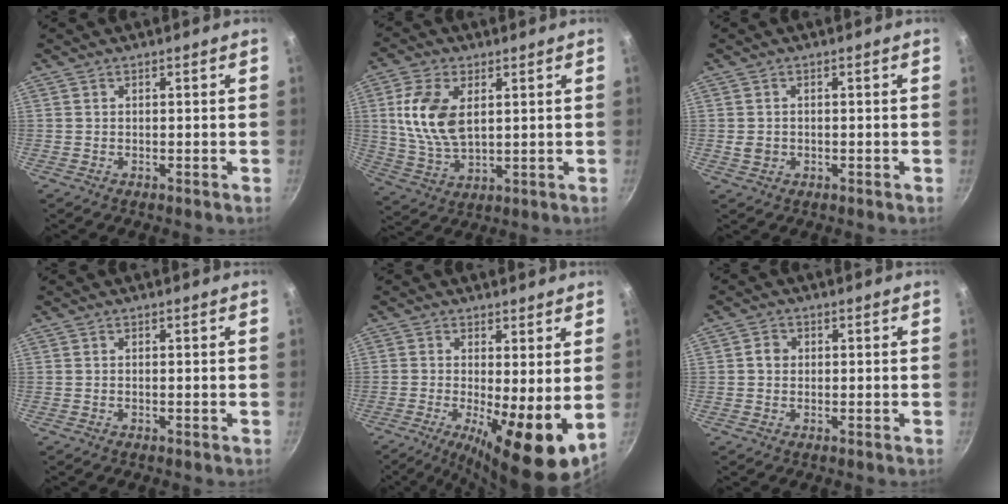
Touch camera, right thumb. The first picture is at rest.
{"total": 11.8, "force": [2.6, 6.8, 9.3], "torque": [-0.178, -0.015, 0.057]}
{"total": 2.0, "force": [-0.3, 1.7, 1.1], "torque": [-0.019, 0.002, -0.003]}
{"total": 0.0}
{"total": 12.2, "force": [-1.3, 3.6, 11.6], "torque": [-0.179, -0.017, -0.017]}
{"total": 2.2, "force": [0.1, 2.0, 1.0], "torque": [-0.008, 0.008, -0.001]}